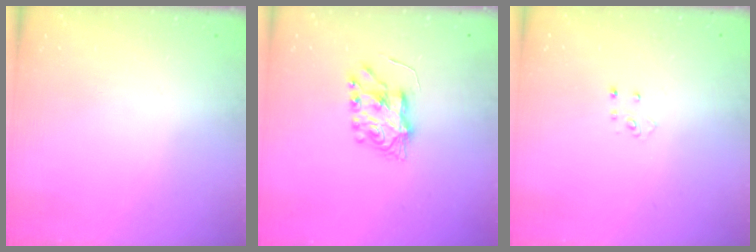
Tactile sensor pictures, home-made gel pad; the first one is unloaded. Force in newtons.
{"total": 7.4, "press": 7.4, "slide": 0.2}
{"total": 2.6, "press": 2.6, "slide": 0.3}